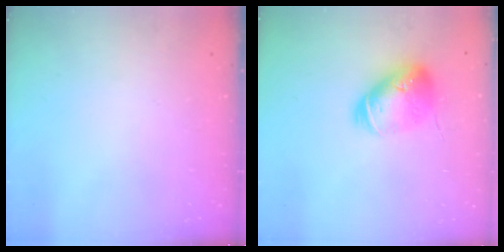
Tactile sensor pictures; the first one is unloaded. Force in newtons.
{"total": 17.1, "press": 16.9, "slide": 2.4}